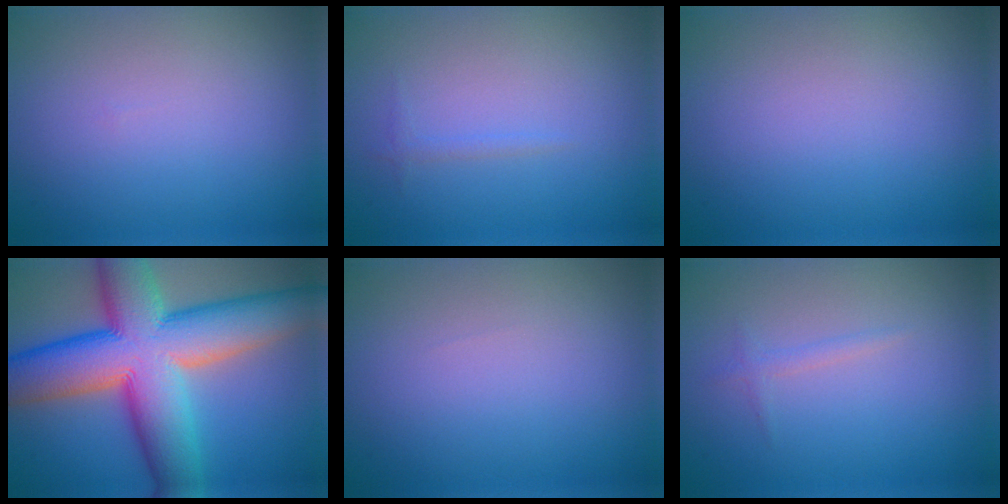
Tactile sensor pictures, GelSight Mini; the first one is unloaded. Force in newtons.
{"total": 0.6, "press": 0.6, "slide": 0.1}
{"total": 0.0}
{"total": 15.7, "press": 15.7, "slide": 0.4}
{"total": 0.0}
{"total": 0.9, "press": 0.9, "slide": 0.0}